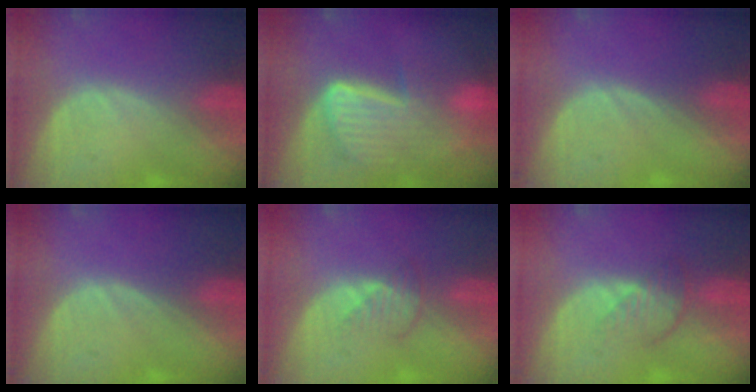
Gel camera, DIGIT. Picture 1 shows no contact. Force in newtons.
{"total": 9.1, "press": 8.0, "slide": 4.5}
{"total": 0.0}
{"total": 0.0}
{"total": 2.5, "press": 2.5, "slide": 0.4}
{"total": 3.7, "press": 3.4, "slide": 1.5}